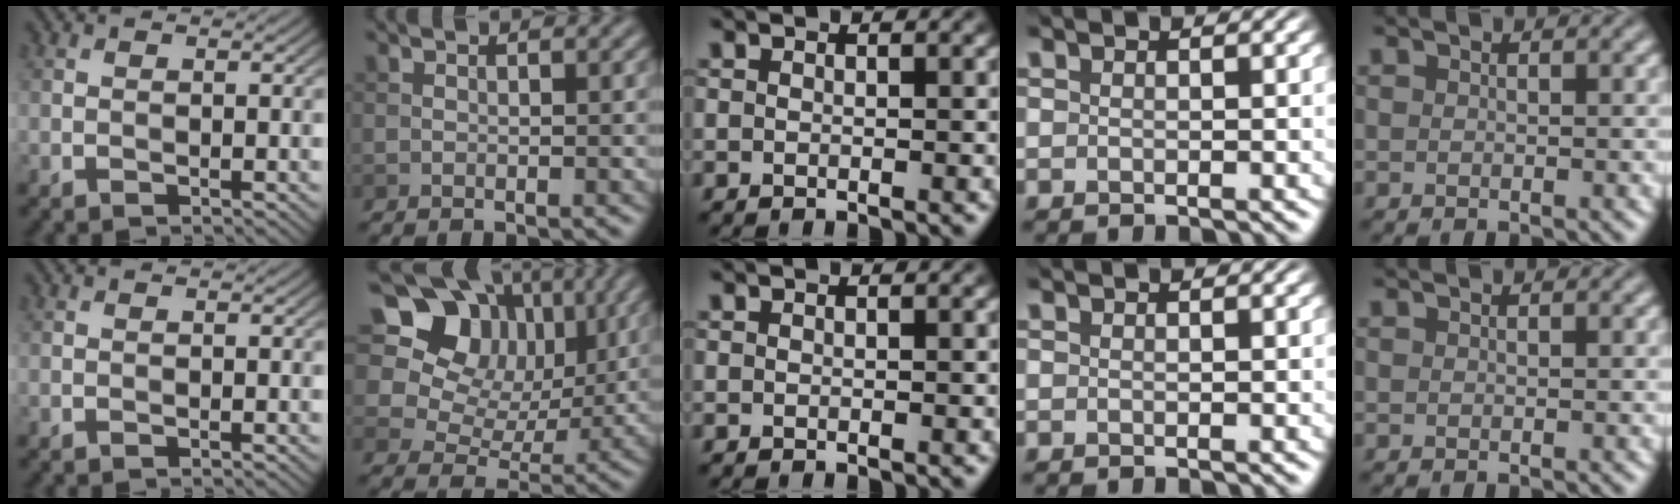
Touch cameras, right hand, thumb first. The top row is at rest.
{"index": {"total": 11.6, "force": [5.8, 8.5, 5.4], "torque": [-0.105, 0.028, 0.089]}}